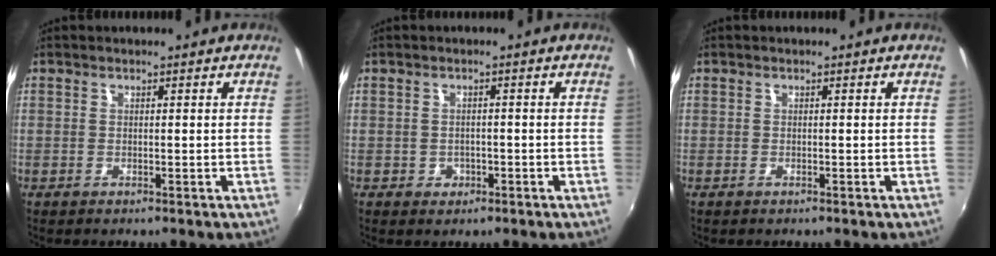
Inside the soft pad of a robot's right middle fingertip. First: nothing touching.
{"total": 2.4, "force": [-0.8, 2.2, 0.7], "torque": [-0.014, -0.001, -0.010]}
{"total": 0.0}